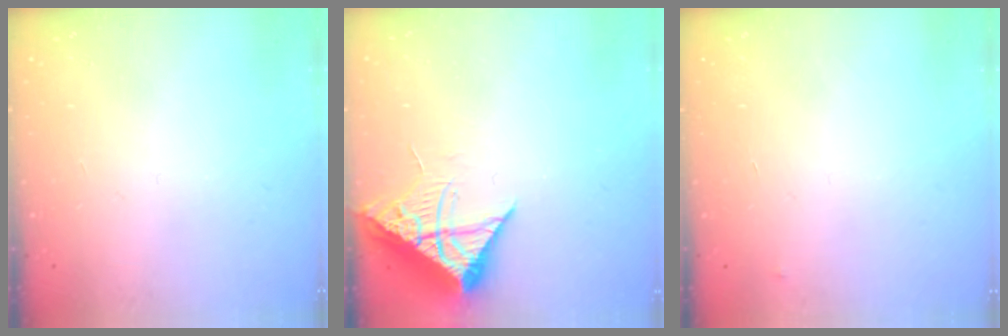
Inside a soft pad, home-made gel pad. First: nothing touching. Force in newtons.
{"total": 9.7, "press": 9.7, "slide": 1.0}
{"total": 2.5, "press": 2.5, "slide": 0.4}